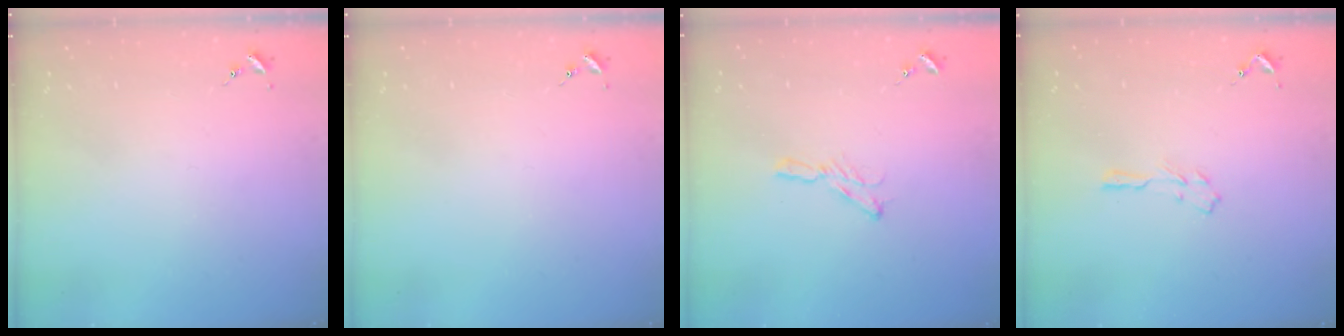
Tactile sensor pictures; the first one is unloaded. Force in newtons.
{"total": 0.0}
{"total": 5.7, "press": 5.7, "slide": 0.1}
{"total": 3.5, "press": 3.5, "slide": 0.4}